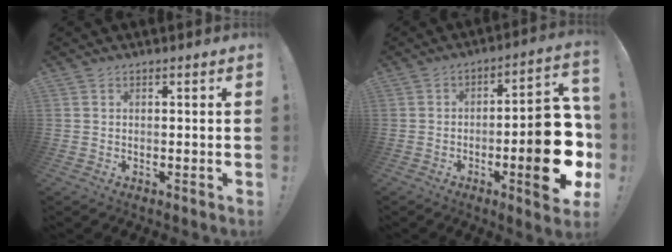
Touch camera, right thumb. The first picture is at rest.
{"total": 19.2, "force": [-4.8, 5.7, 17.7], "torque": [-0.218, 0.020, -0.063]}